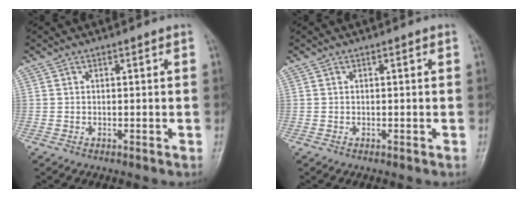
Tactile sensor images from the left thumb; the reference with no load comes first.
{"total": 0.0}